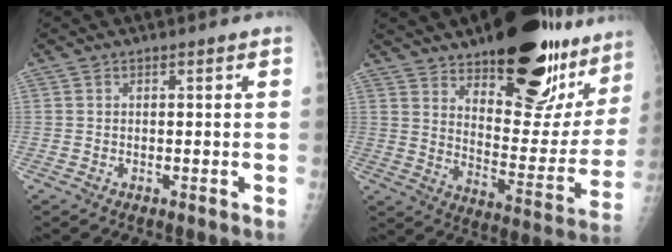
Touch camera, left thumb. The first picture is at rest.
{"total": 27.5, "force": [19.3, 9.5, 17.2], "torque": [-0.205, -0.101, 0.271]}